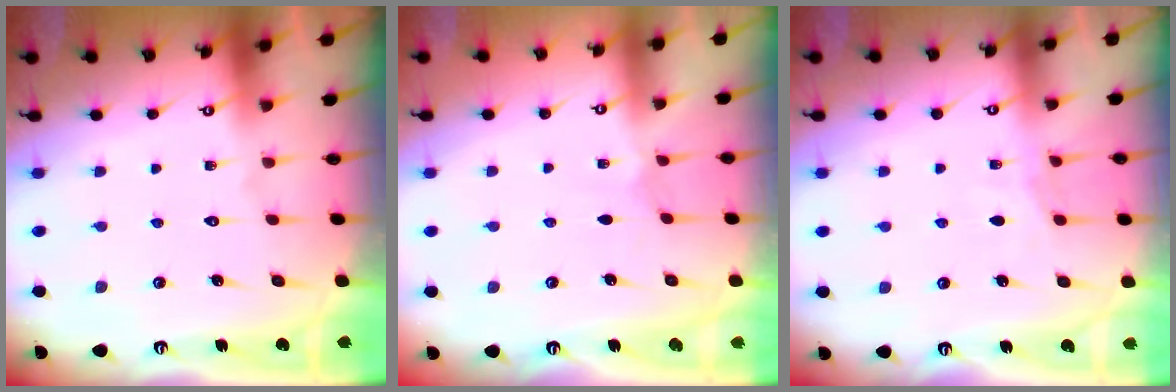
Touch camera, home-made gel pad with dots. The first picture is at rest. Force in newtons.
{"total": 0.5, "press": 0.5, "slide": 0.2}
{"total": 3.5, "press": 3.5, "slide": 0.4}